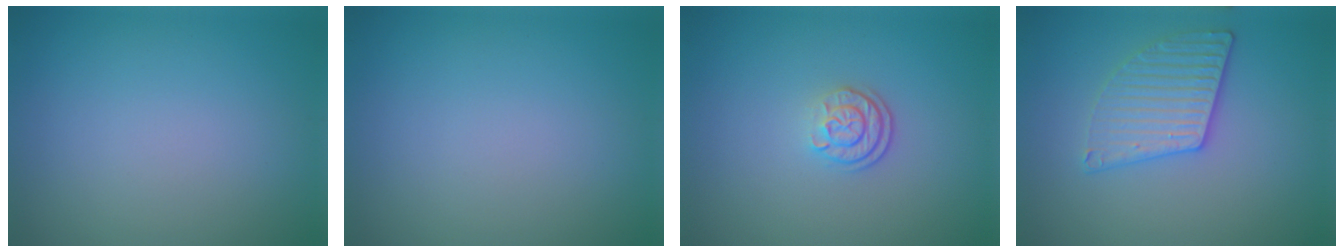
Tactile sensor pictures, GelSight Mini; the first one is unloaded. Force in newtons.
{"total": 0.0}
{"total": 2.1, "press": 1.8, "slide": 1.2}
{"total": 3.2, "press": 3.2, "slide": 0.6}